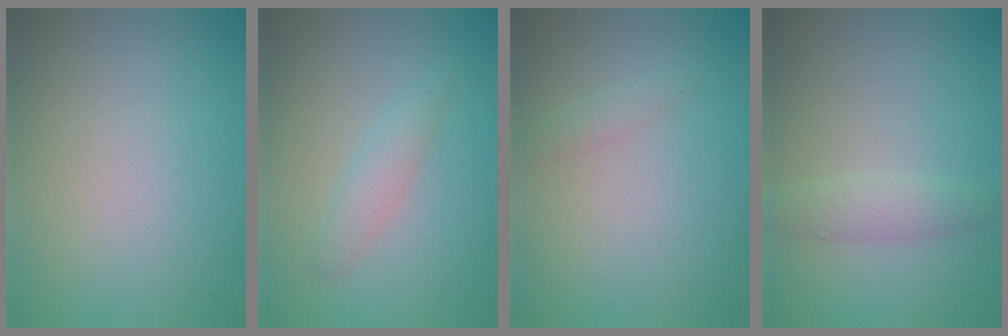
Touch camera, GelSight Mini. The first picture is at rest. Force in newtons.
{"total": 1.8, "press": 1.8, "slide": 0.0}
{"total": 0.9, "press": 0.9, "slide": 0.1}
{"total": 1.9, "press": 1.9, "slide": 0.1}